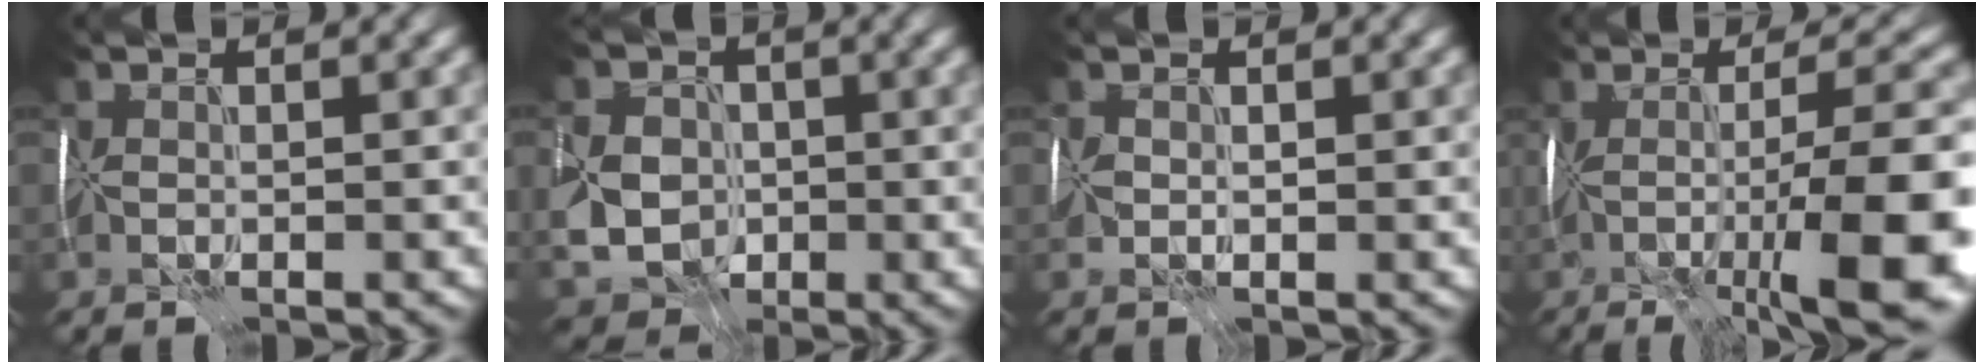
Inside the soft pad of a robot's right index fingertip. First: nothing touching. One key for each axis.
{"total": 6.7, "fx": -1.0, "fy": 5.4, "fz": 3.8, "tx": -0.085, "ty": -0.003, "tz": -0.024}
{"total": 1.2, "fx": -0.1, "fy": 0.8, "fz": 0.8, "tx": -0.026, "ty": -0.002, "tz": -0.002}
{"total": 13.2, "fx": -2.8, "fy": 3.0, "fz": 12.6, "tx": -0.170, "ty": -0.008, "tz": -0.034}